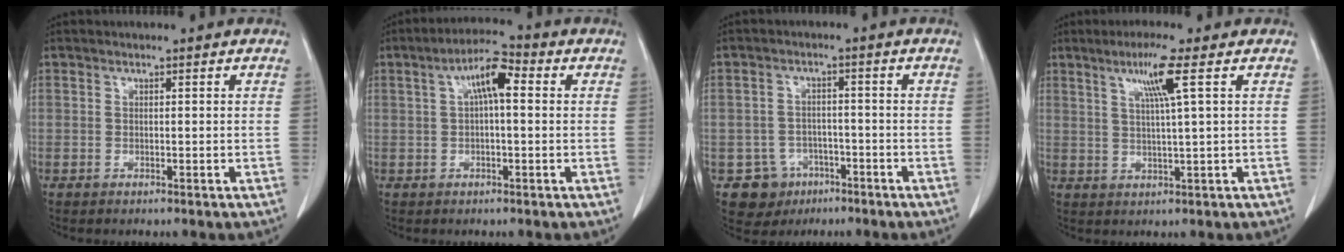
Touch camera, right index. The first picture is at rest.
{"total": 6.4, "force": [1.6, 1.7, 5.9], "torque": [-0.106, 0.028, 0.023]}
{"total": 6.0, "force": [-2.7, 5.3, 0.3], "torque": [-0.002, 0.014, -0.036]}
{"total": 5.8, "force": [2.7, -1.1, 5.0], "torque": [-0.098, -0.001, 0.051]}